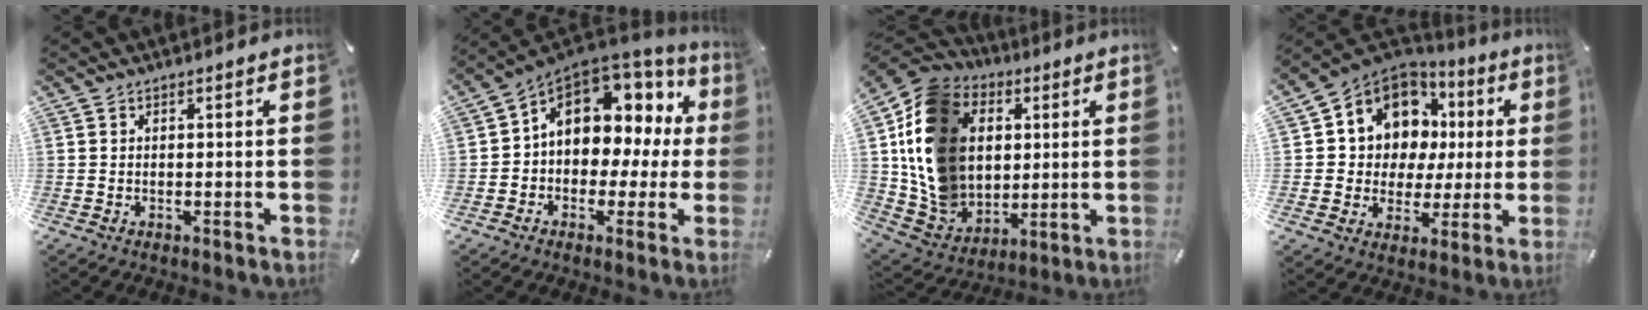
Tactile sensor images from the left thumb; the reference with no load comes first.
{"total": 10.8, "force": [3.7, 8.4, 5.7], "torque": [-0.091, -0.023, 0.068]}
{"total": 18.2, "force": [2.8, 15.8, 8.5], "torque": [-0.186, -0.008, 0.060]}
{"total": 10.6, "force": [4.0, 9.5, 2.5], "torque": [-0.059, -0.036, 0.083]}